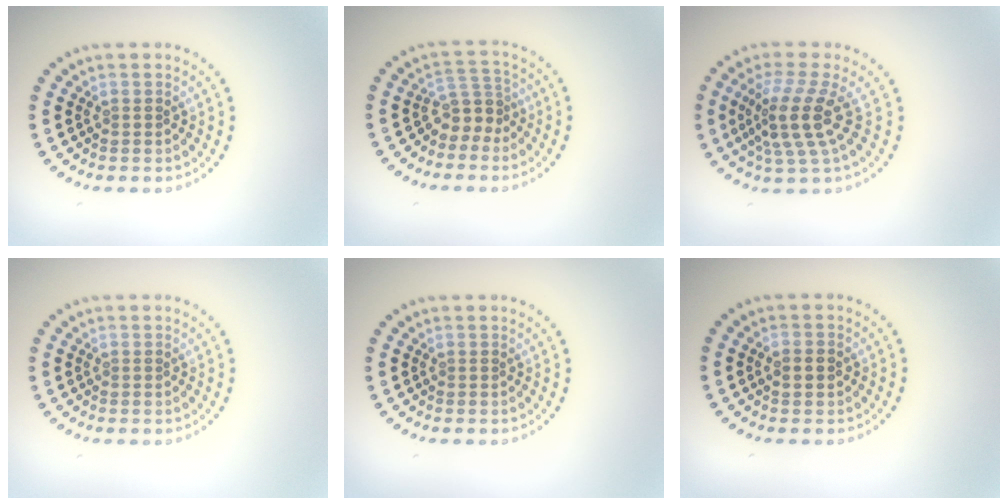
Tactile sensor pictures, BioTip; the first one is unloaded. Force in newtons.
{"total": 2.8, "press": 1.9, "slide": 2.0}
{"total": 4.3, "press": 3.1, "slide": 2.9}
{"total": 0.0}
{"total": 0.0}
{"total": 2.1, "press": 2.0, "slide": 0.2}